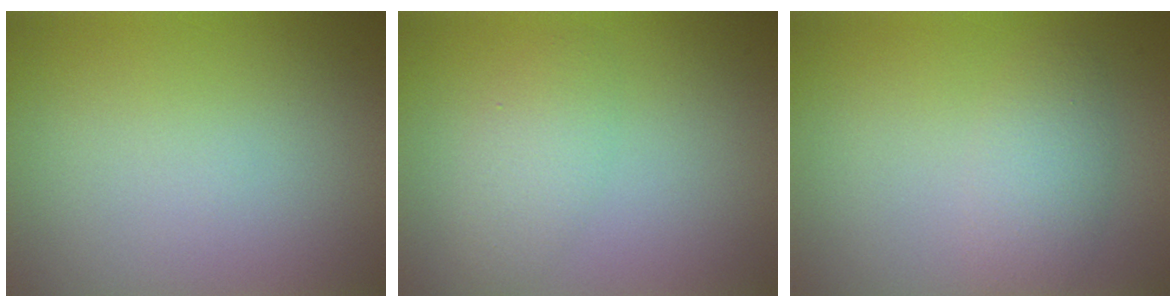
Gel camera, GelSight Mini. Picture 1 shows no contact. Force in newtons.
{"total": 2.4, "press": 2.4, "slide": 0.2}
{"total": 2.8, "press": 2.8, "slide": 0.1}